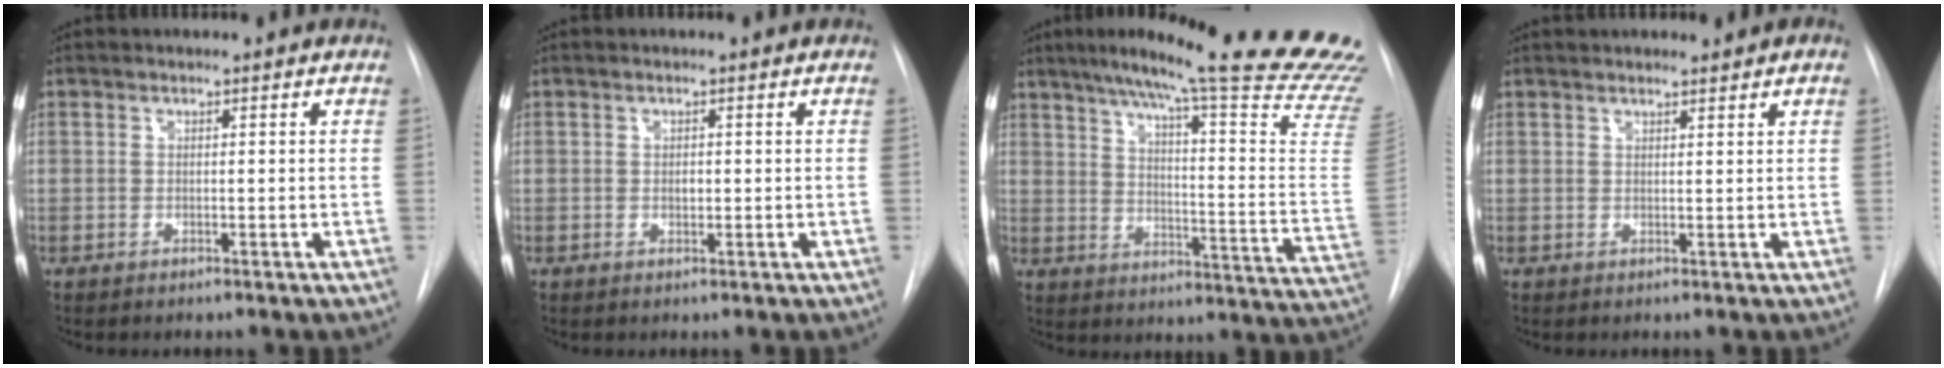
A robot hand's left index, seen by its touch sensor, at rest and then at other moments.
{"total": 1.0, "force": [-0.6, 0.6, 0.6], "torque": [-0.007, -0.006, -0.010]}
{"total": 29.5, "force": [24.9, -0.6, 15.7], "torque": [-0.195, -0.110, 0.310]}
{"total": 3.7, "force": [3.2, 0.5, 1.6], "torque": [-0.017, 0.013, 0.037]}